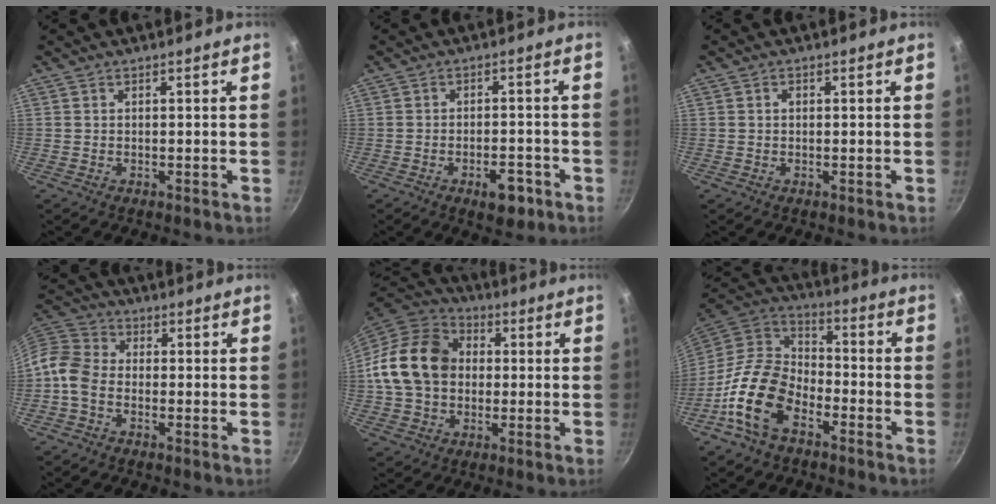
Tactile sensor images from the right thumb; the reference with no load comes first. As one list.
[{"total": 5.6, "force": [-2.9, 2.8, 3.9], "torque": [-0.037, 0.017, -0.033]}, {"total": 0.8, "force": [0.1, 0.7, 0.5], "torque": [-0.007, 0.004, 0.003]}, {"total": 7.0, "force": [-2.5, 5.1, 4.2], "torque": [-0.083, 0.032, -0.070]}, {"total": 17.5, "force": [0.9, 13.8, 10.8], "torque": [-0.179, 0.031, 0.003]}, {"total": 15.7, "force": [-7.7, 9.5, 9.8], "torque": [-0.161, 0.059, -0.169]}]